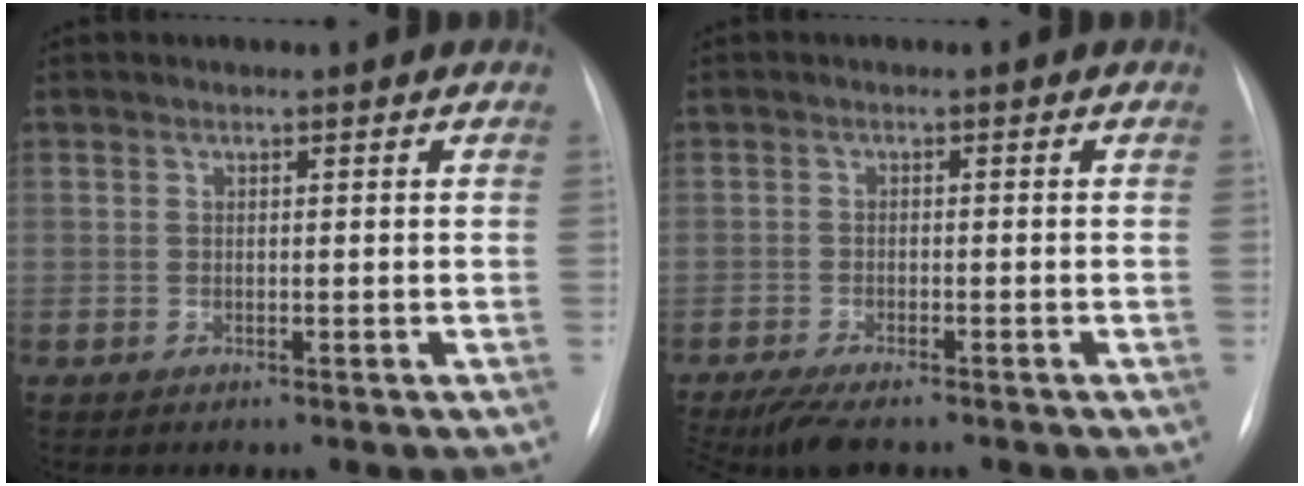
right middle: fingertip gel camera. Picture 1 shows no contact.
{"total": 6.9, "force": [-5.5, 1.4, 3.8], "torque": [-0.067, -0.016, -0.089]}